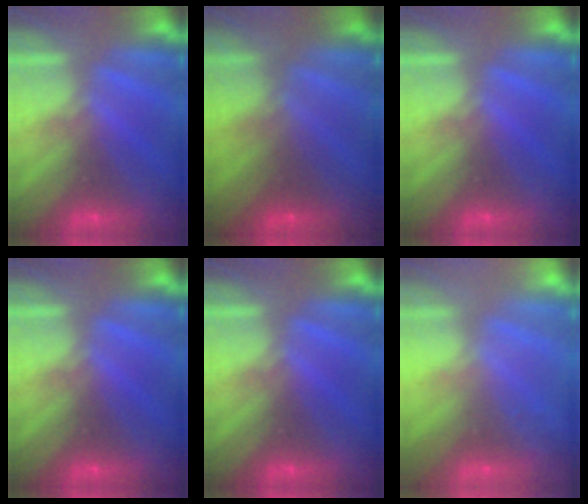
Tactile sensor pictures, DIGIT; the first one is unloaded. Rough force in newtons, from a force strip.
{"total": 1.9}
{"total": 0.0}
{"total": 0.0}
{"total": 0.0}
{"total": 2.3}